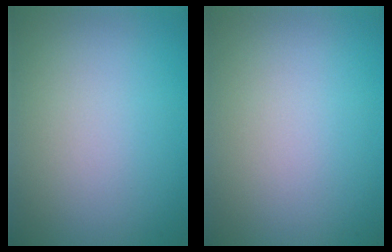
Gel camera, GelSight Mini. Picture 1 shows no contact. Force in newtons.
{"total": 0.0}